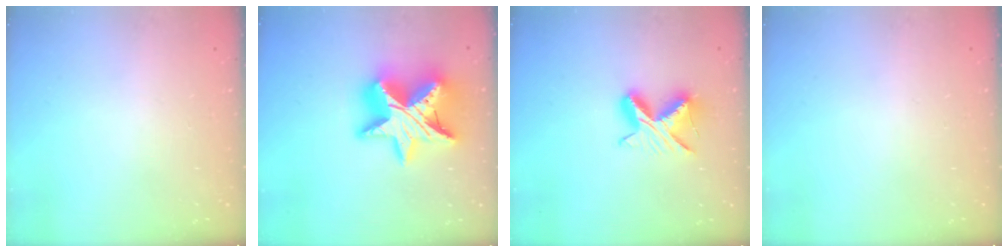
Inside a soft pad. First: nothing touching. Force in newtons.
{"total": 22.0, "press": 22.0, "slide": 1.6}
{"total": 8.9, "press": 8.9, "slide": 0.3}
{"total": 0.0}